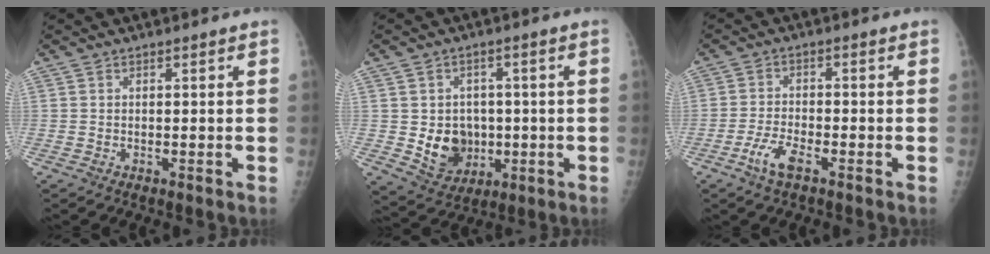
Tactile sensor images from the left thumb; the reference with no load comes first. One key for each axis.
{"total": 9.2, "fx": -0.9, "fy": 7.7, "fz": 5.0, "tx": -0.042, "ty": -0.002, "tz": 0.002}
{"total": 4.7, "fx": -2.8, "fy": 1.5, "fz": 3.5, "tx": -0.078, "ty": 0.014, "tz": -0.052}